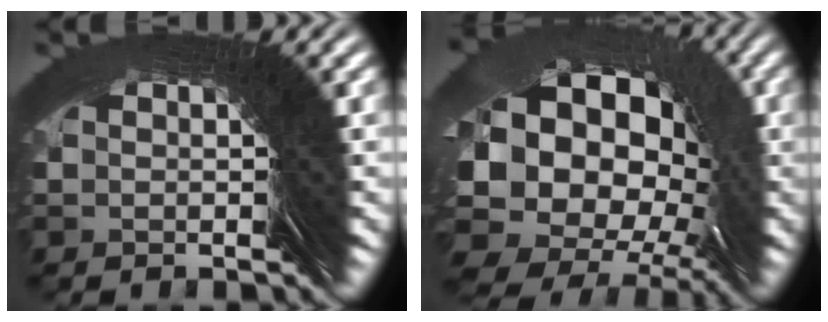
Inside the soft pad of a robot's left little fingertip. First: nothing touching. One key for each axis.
{"total": 12.8, "fx": 0.4, "fy": 11.5, "fz": 5.6, "tx": -0.136, "ty": -0.009, "tz": -0.005}